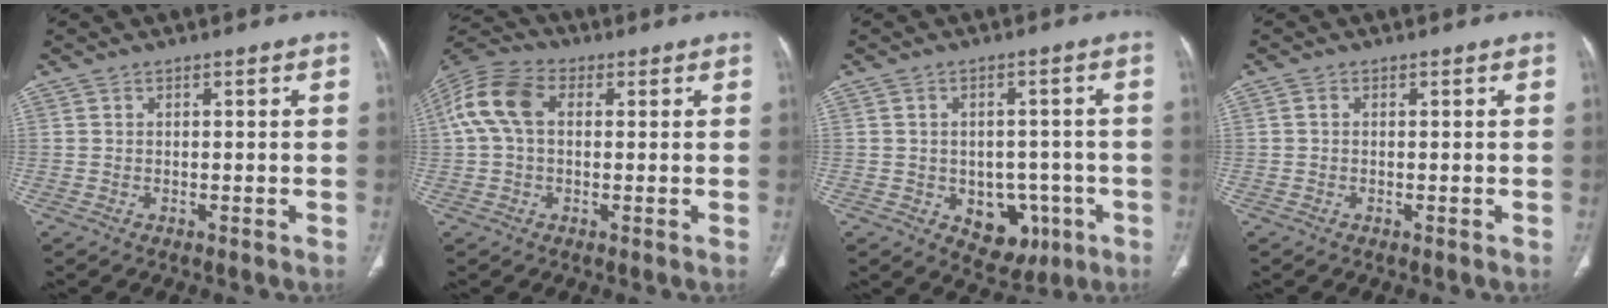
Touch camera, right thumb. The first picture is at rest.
{"total": 10.4, "force": [1.7, 6.8, 7.7], "torque": [-0.168, 0.034, 0.027]}
{"total": 8.7, "force": [-2.9, 6.5, 5.1], "torque": [-0.026, 0.018, -0.023]}
{"total": 0.6, "force": [0.0, 0.4, 0.4], "torque": [-0.007, 0.001, -0.003]}